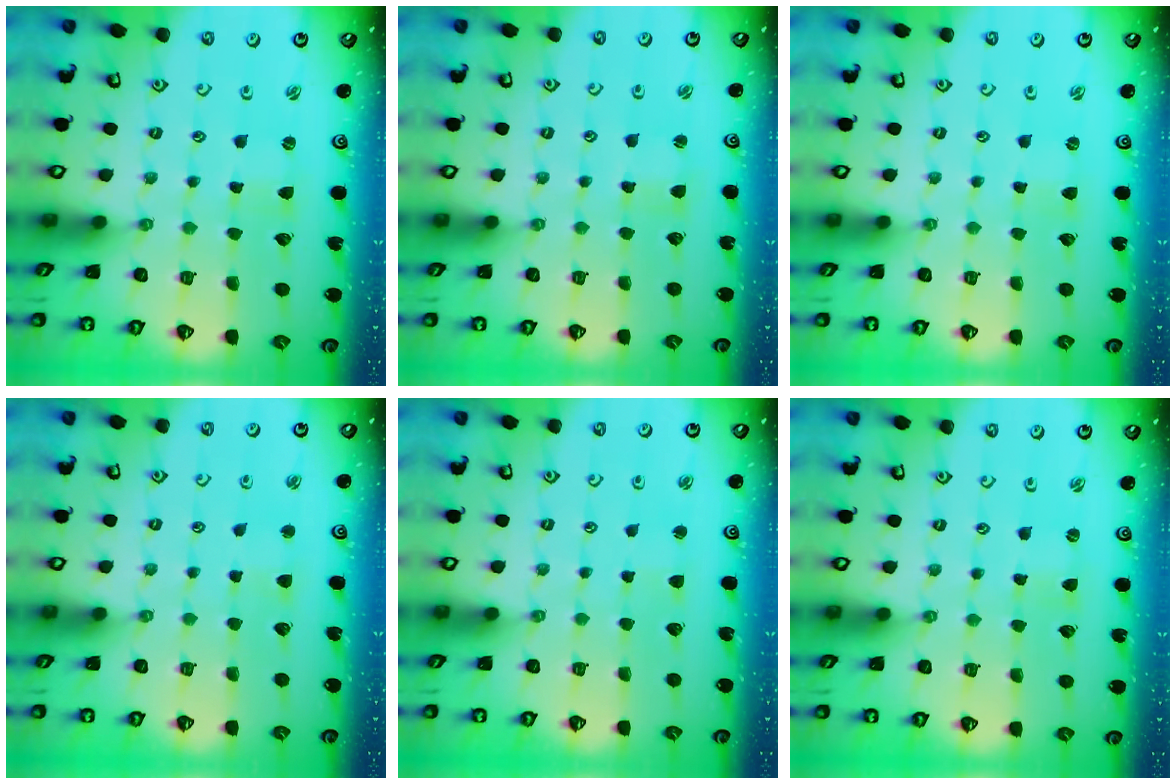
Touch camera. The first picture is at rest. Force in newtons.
{"total": 1.1, "press": 1.0, "slide": 0.2}
{"total": 0.0}
{"total": 2.1, "press": 2.1, "slide": 0.5}
{"total": 1.6, "press": 1.5, "slide": 0.3}
{"total": 0.0}